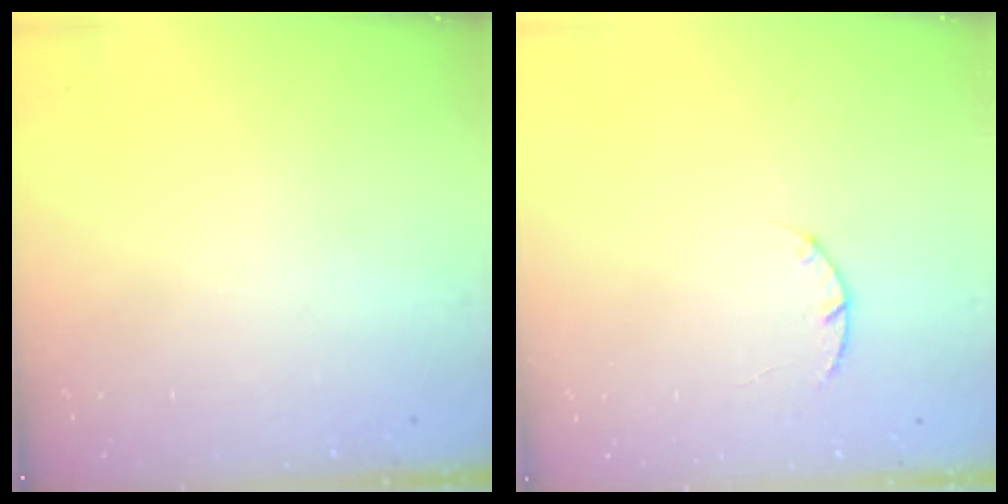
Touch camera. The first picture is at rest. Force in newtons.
{"total": 2.9, "press": 2.9, "slide": 0.5}